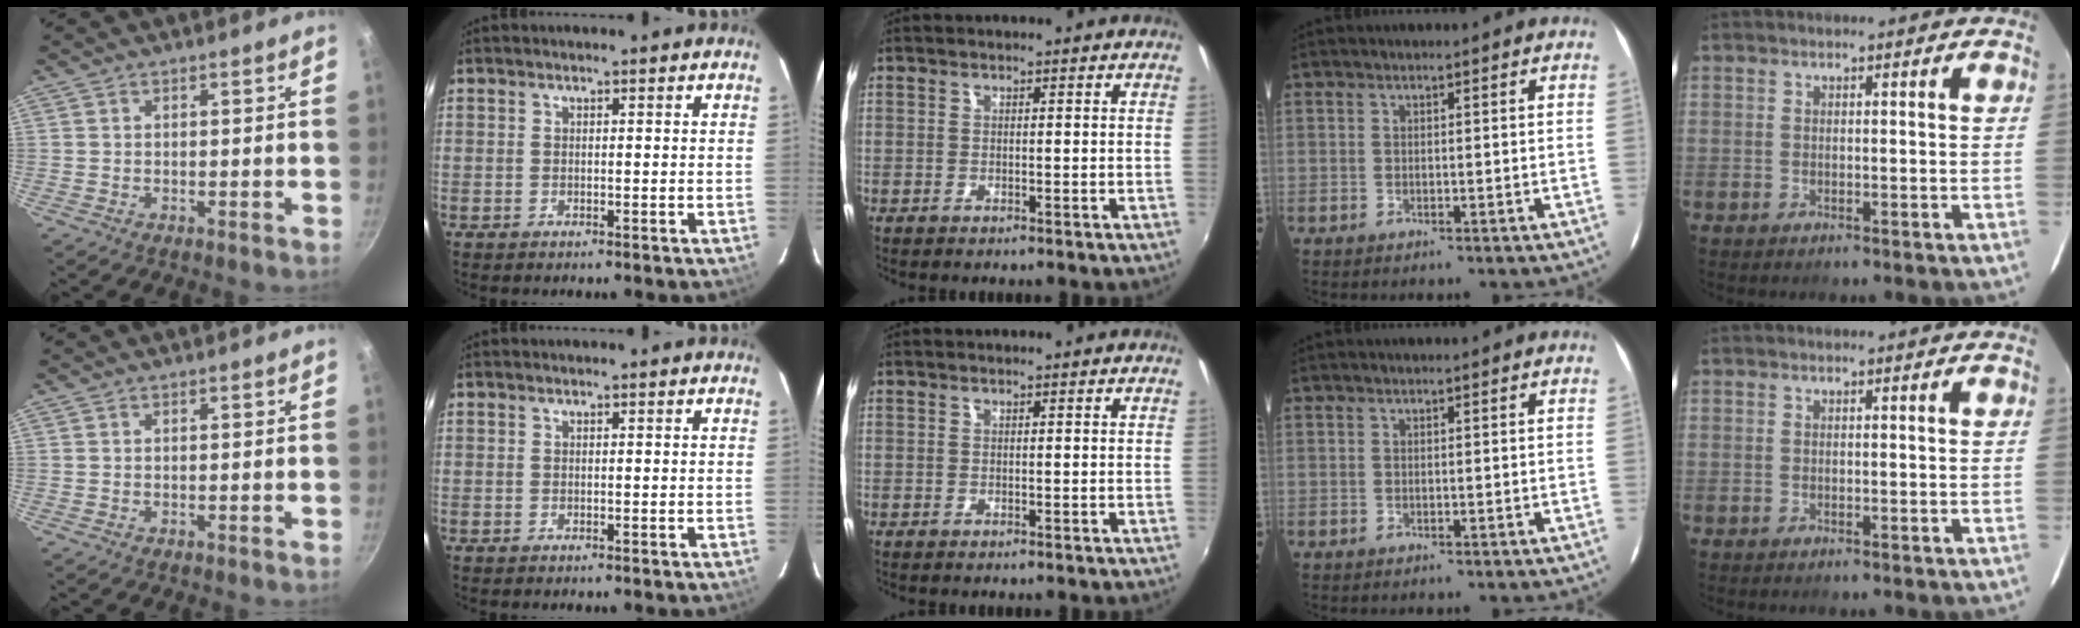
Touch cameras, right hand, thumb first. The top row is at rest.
{}